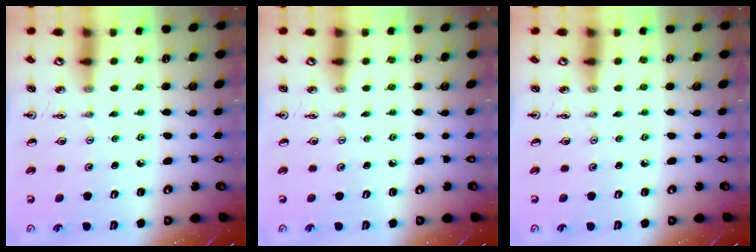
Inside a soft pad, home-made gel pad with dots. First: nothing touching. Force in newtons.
{"total": 0.0}
{"total": 0.0}